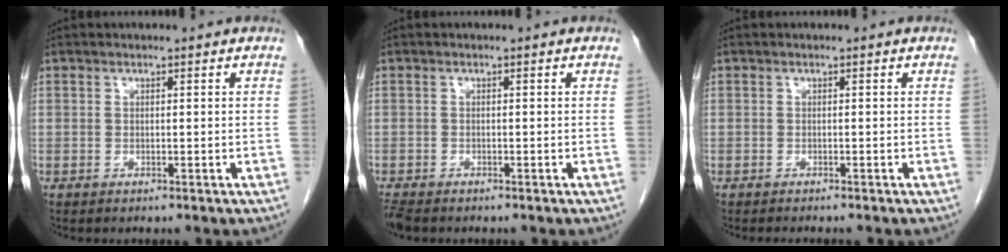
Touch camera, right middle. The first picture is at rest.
{"total": 2.7, "force": [-2.3, 0.8, 1.2], "torque": [-0.029, -0.009, -0.040]}
{"total": 2.2, "force": [-2.0, 0.0, 1.0], "torque": [-0.011, 0.000, -0.023]}